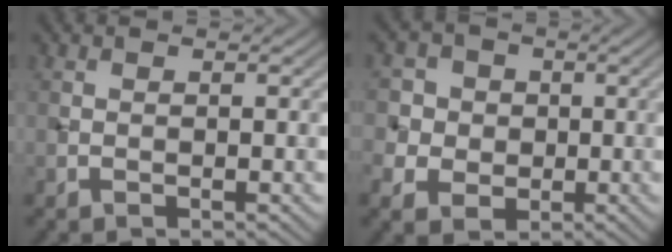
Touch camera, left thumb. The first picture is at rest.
{"total": 5.6, "force": [0.1, 5.4, 1.6], "torque": [-0.050, 0.010, -0.017]}